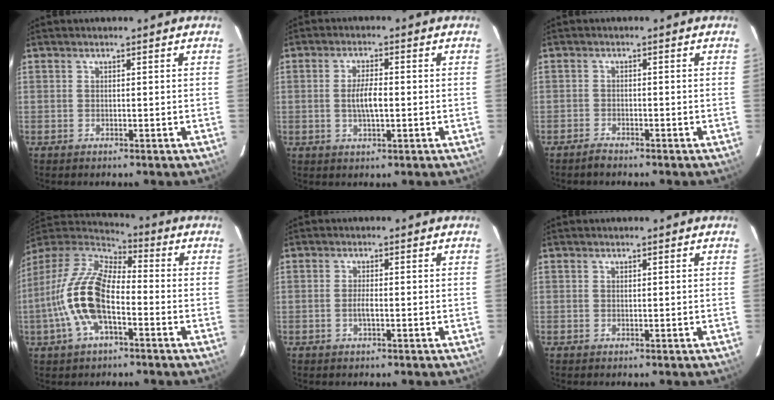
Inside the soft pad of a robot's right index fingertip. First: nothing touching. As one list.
[{"total": 4.5, "force": [-0.5, 1.3, 4.2], "torque": [-0.080, 0.000, -0.006]}, {"total": 1.8, "force": [-1.7, 0.4, 0.3], "torque": [-0.016, -0.002, -0.033]}, {"total": 16.6, "force": [-4.6, 7.4, 14.1], "torque": [-0.287, 0.001, -0.095]}, {"total": 1.6, "force": [-0.4, 0.3, 1.6], "torque": [-0.031, 0.002, -0.008]}, {"total": 0.0}]